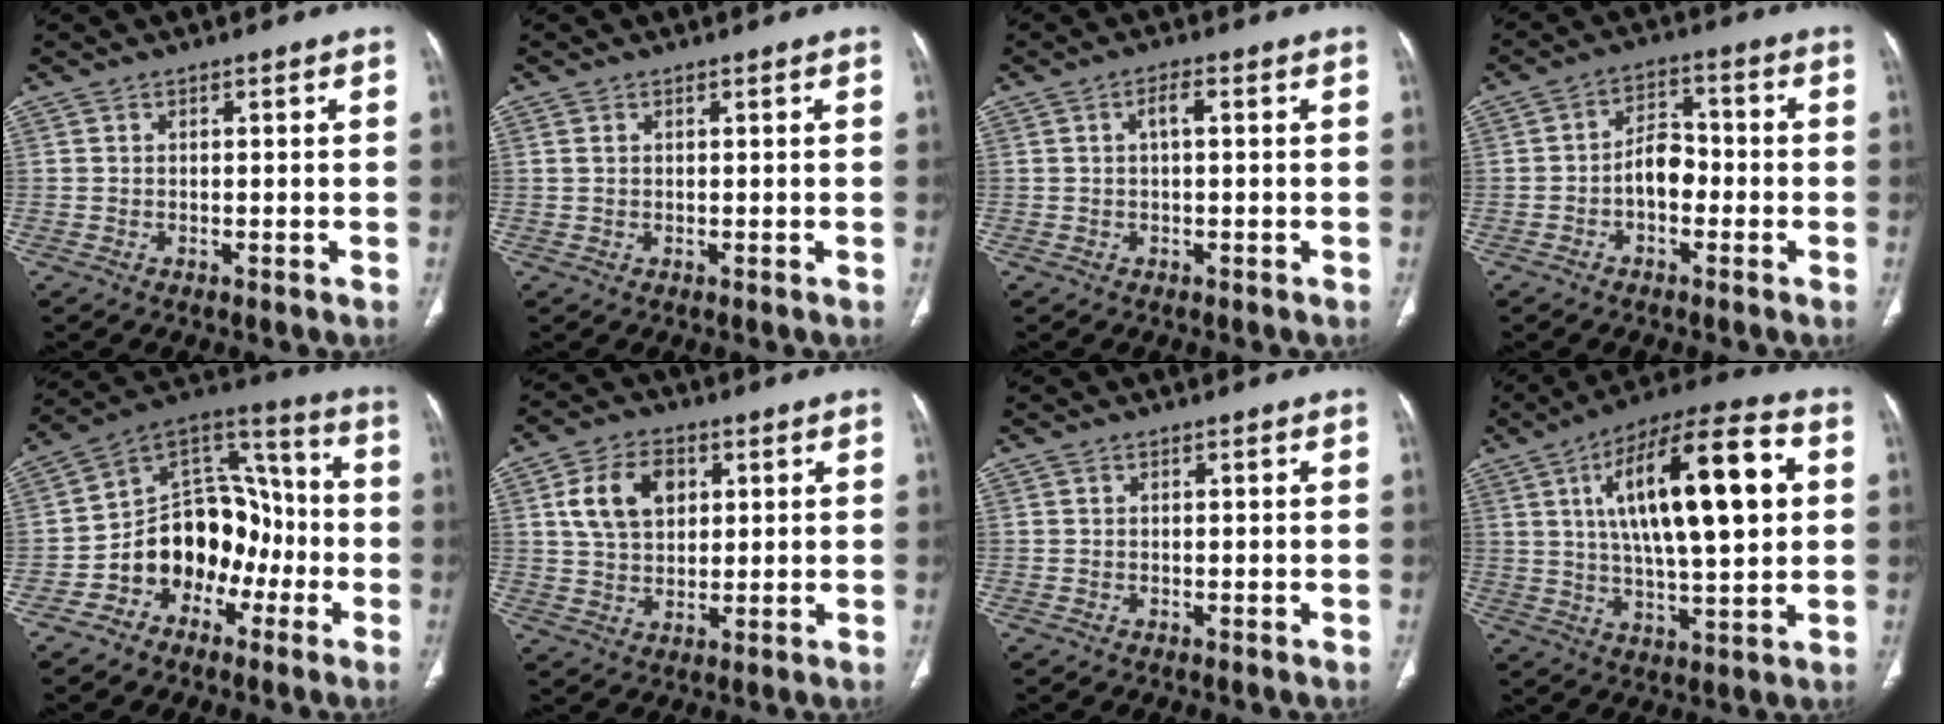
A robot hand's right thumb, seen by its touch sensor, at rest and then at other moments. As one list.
[{"total": 0.8, "force": [0.4, 0.4, 0.6], "torque": [-0.017, 0.011, 0.014]}, {"total": 2.3, "force": [0.4, 0.7, 2.2], "torque": [-0.044, 0.008, 0.008]}, {"total": 6.2, "force": [-1.6, 4.0, 4.4], "torque": [-0.053, 0.032, -0.036]}, {"total": 16.3, "force": [-5.6, 12.3, 9.0], "torque": [-0.081, 0.084, -0.098]}, {"total": 10.2, "force": [3.2, 7.1, 6.6], "torque": [-0.100, -0.001, 0.059]}, {"total": 0.0}, {"total": 22.5, "force": [5.2, 7.4, 20.6], "torque": [-0.326, 0.009, 0.081]}]